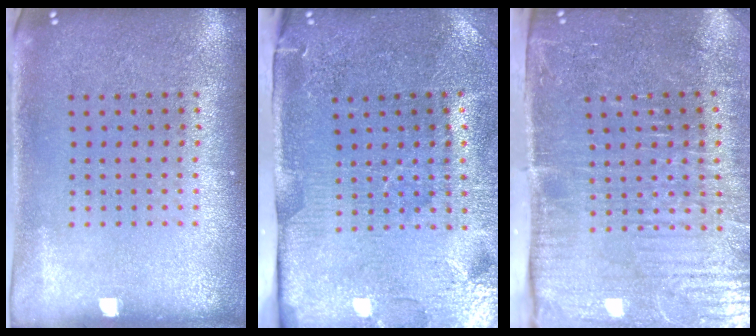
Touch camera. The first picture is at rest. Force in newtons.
{"total": 4.5, "press": 3.7, "slide": 2.5}
{"total": 5.3, "press": 4.5, "slide": 2.7}